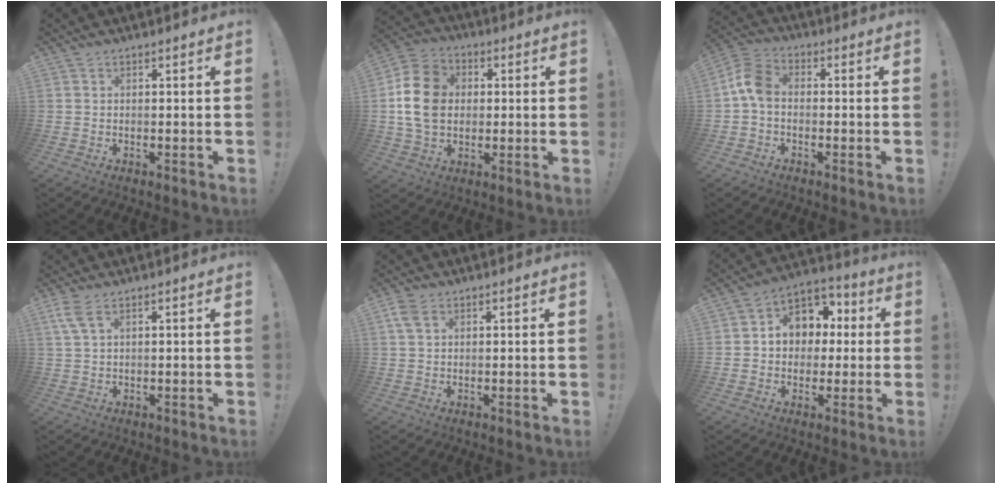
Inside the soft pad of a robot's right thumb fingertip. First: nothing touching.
{"total": 15.6, "force": [1.2, 12.3, 9.4], "torque": [-0.158, 0.009, 0.027]}
{"total": 8.3, "force": [-0.2, 5.5, 6.2], "torque": [-0.122, 0.013, 0.003]}
{"total": 4.1, "force": [2.1, 1.1, 3.3], "torque": [-0.071, 0.000, 0.039]}
{"total": 4.0, "force": [1.9, 2.2, 2.7], "torque": [-0.049, -0.001, 0.037]}
{"total": 10.6, "force": [2.0, 9.1, 4.9], "torque": [-0.072, -0.005, 0.047]}